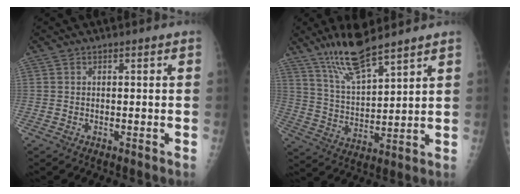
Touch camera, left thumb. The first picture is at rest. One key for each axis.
{"total": 11.5, "fx": 9.0, "fy": 2.3, "fz": 6.8, "tx": -0.121, "ty": -0.051, "tz": 0.178}